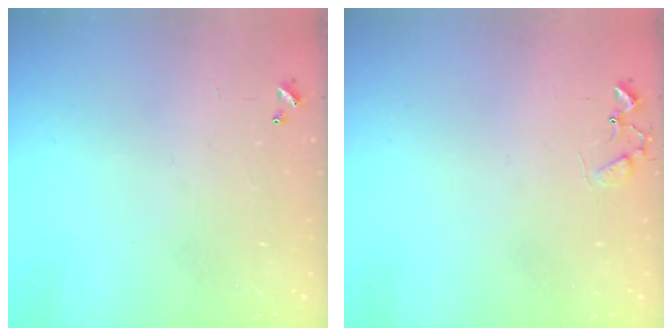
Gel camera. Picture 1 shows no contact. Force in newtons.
{"total": 6.2, "press": 6.2, "slide": 0.4}